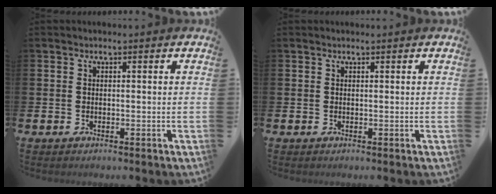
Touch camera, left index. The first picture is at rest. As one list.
[{"total": 0.0}]